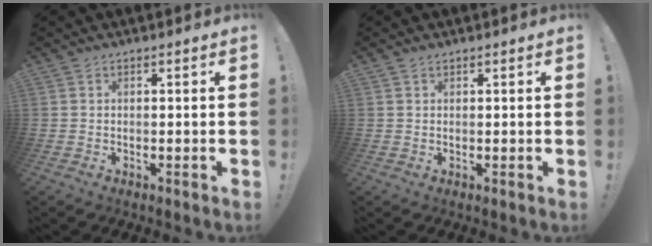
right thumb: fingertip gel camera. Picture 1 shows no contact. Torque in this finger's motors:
{"motor_torque": [-0.07, -0.13, -0.13, 0.13, 0.09]}